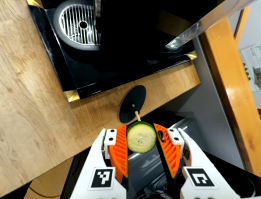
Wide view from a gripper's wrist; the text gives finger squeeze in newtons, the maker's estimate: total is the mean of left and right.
{"total": 9.2, "left": 9.2, "right": 9.2}